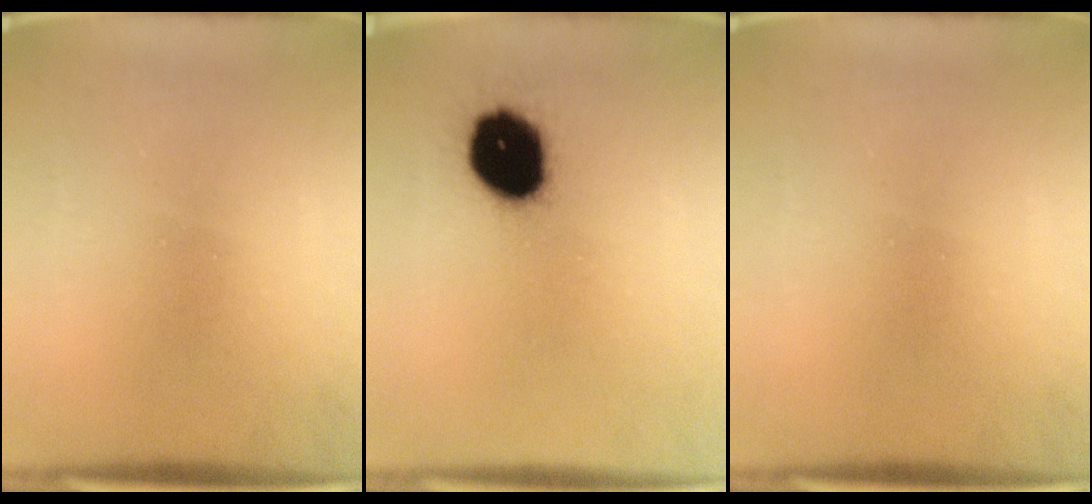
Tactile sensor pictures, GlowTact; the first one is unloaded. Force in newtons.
{"total": 16.3}
{"total": 0.0}